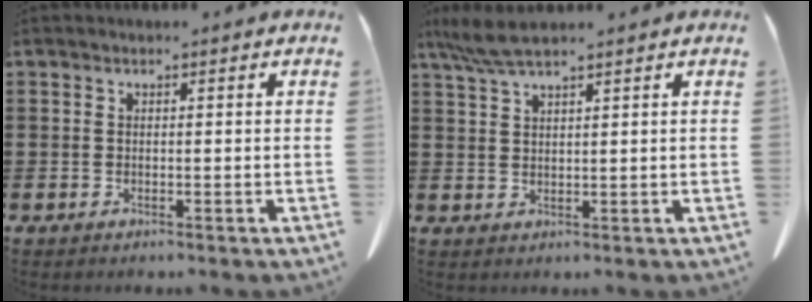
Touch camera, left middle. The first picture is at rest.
{"total": 4.7, "force": [3.7, 0.4, 2.8], "torque": [-0.064, -0.003, 0.069]}